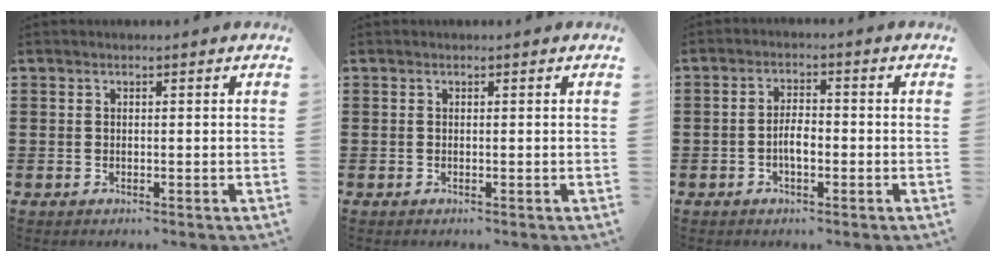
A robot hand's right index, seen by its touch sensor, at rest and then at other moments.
{"total": 0.0}
{"total": 3.3, "force": [-1.0, 1.3, 2.8], "torque": [-0.059, 0.003, -0.022]}